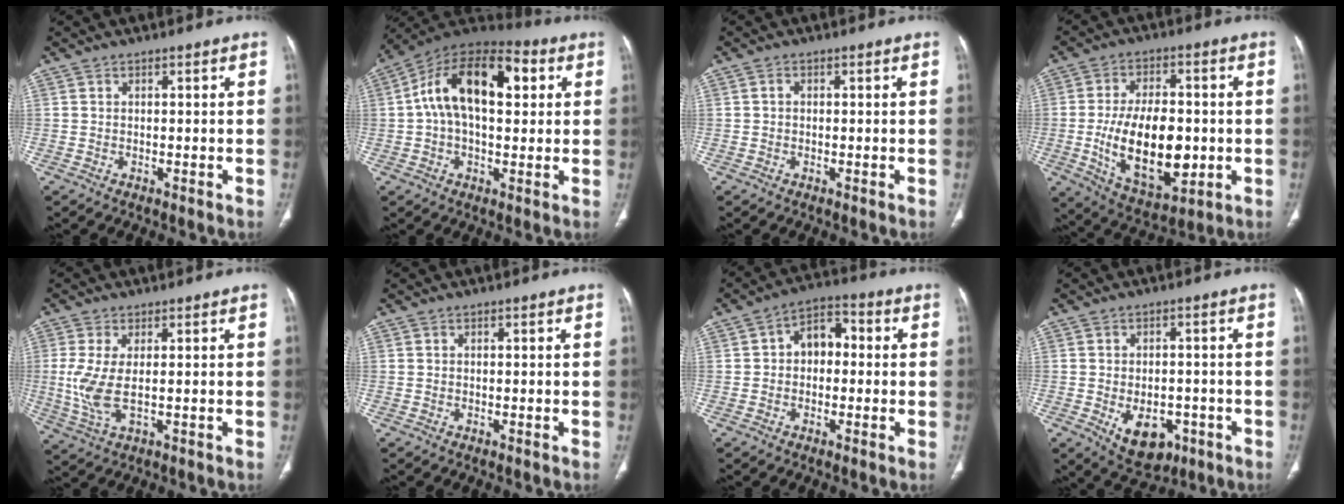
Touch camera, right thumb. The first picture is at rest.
{"total": 18.4, "force": [3.8, 10.1, 14.9], "torque": [-0.232, 0.034, 0.054]}
{"total": 0.8, "force": [0.0, 0.7, 0.4], "torque": [-0.004, 0.003, -0.003]}
{"total": 17.7, "force": [-2.2, 9.4, 14.8], "torque": [-0.231, -0.003, -0.020]}
{"total": 7.0, "force": [0.2, 2.7, 6.5], "torque": [-0.163, -0.012, 0.010]}
{"total": 0.0}
{"total": 7.3, "force": [0.4, 5.2, 5.1], "torque": [-0.053, 0.028, -0.006]}
{"total": 9.0, "force": [-3.3, 5.9, 5.9], "torque": [-0.068, 0.010, -0.032]}